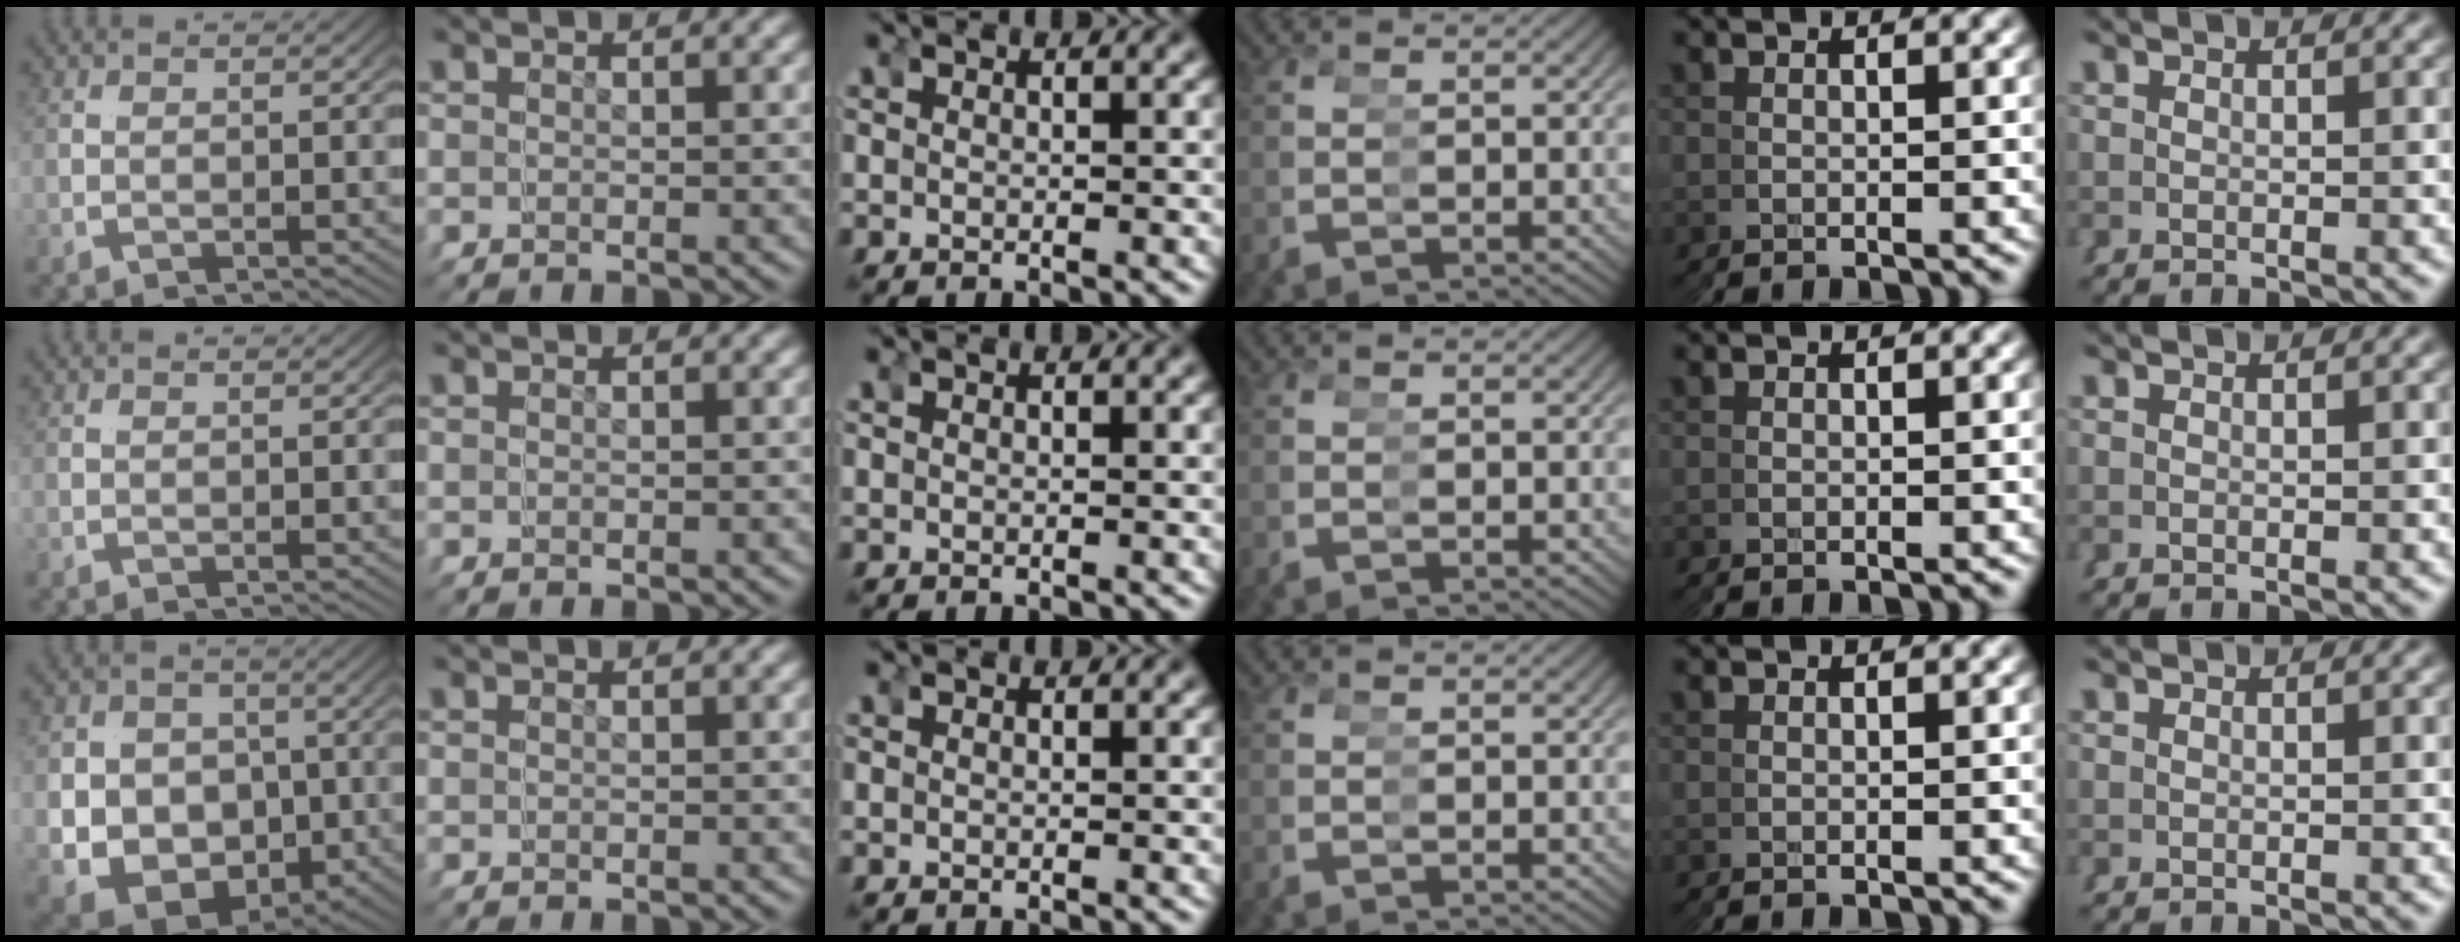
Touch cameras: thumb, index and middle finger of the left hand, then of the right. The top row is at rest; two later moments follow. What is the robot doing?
{"motion": "grasp_and_lifting", "object": "bandage"}